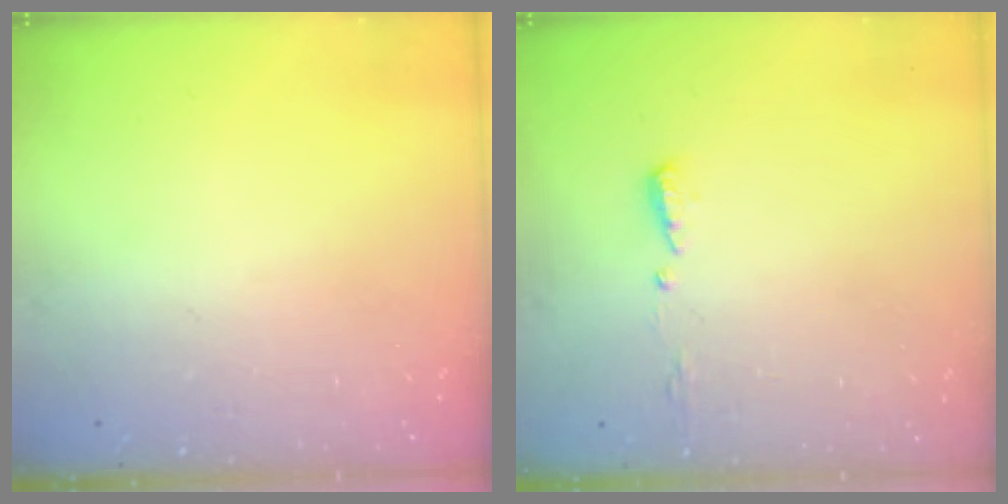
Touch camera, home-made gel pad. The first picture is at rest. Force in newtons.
{"total": 4.7, "press": 4.7, "slide": 0.4}